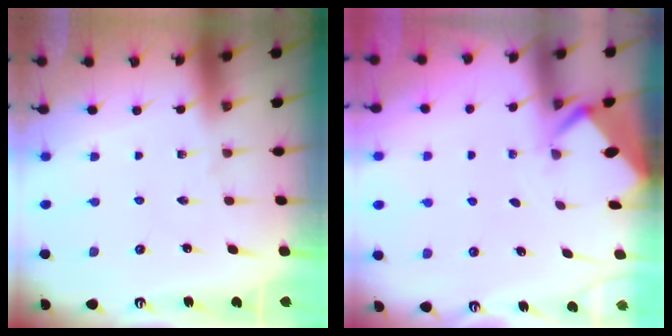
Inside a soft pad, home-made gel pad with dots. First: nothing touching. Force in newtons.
{"total": 2.4, "press": 2.4, "slide": 0.1}